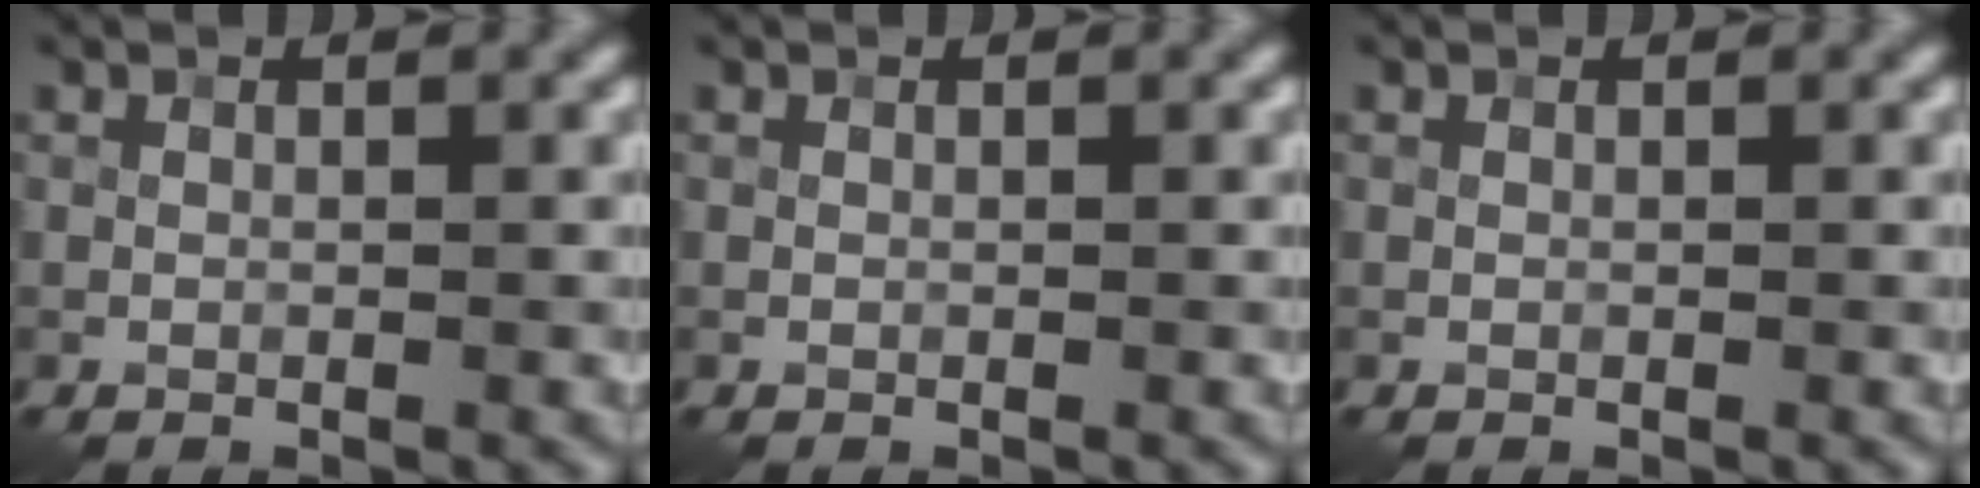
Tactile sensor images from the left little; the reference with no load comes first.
{"total": 0.0}
{"total": 0.0}